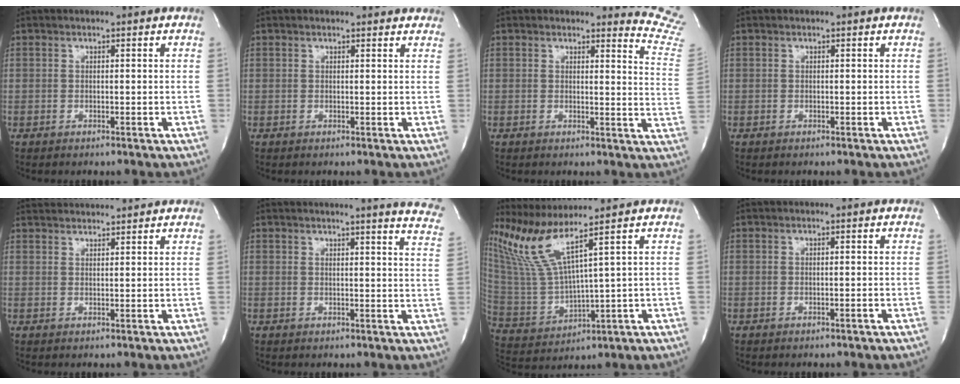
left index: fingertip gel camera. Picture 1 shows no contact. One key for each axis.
{"total": 4.4, "fx": 4.1, "fy": 1.2, "fz": 1.1, "tx": -0.011, "ty": 0.010, "tz": 0.033}
{"total": 8.9, "fx": 8.9, "fy": -0.5, "fz": -0.6, "tx": 0.021, "ty": -0.129, "tz": 0.059}
{"total": 0.0}
{"total": 7.3, "fx": 7.1, "fy": 0.5, "fz": 1.7, "tx": -0.033, "ty": 0.037, "tz": 0.103}
{"total": 10.6, "fx": 9.5, "fy": -0.5, "fz": 4.7, "tx": -0.048, "ty": -0.058, "tz": 0.080}
{"total": 8.2, "fx": 6.1, "fy": -1.8, "fz": 5.2, "tx": -0.128, "ty": -0.006, "tz": 0.142}
{"total": 1.2, "fx": -0.8, "fy": -0.3, "fz": 0.9, "tx": -0.017, "ty": 0.000, "tz": -0.005}